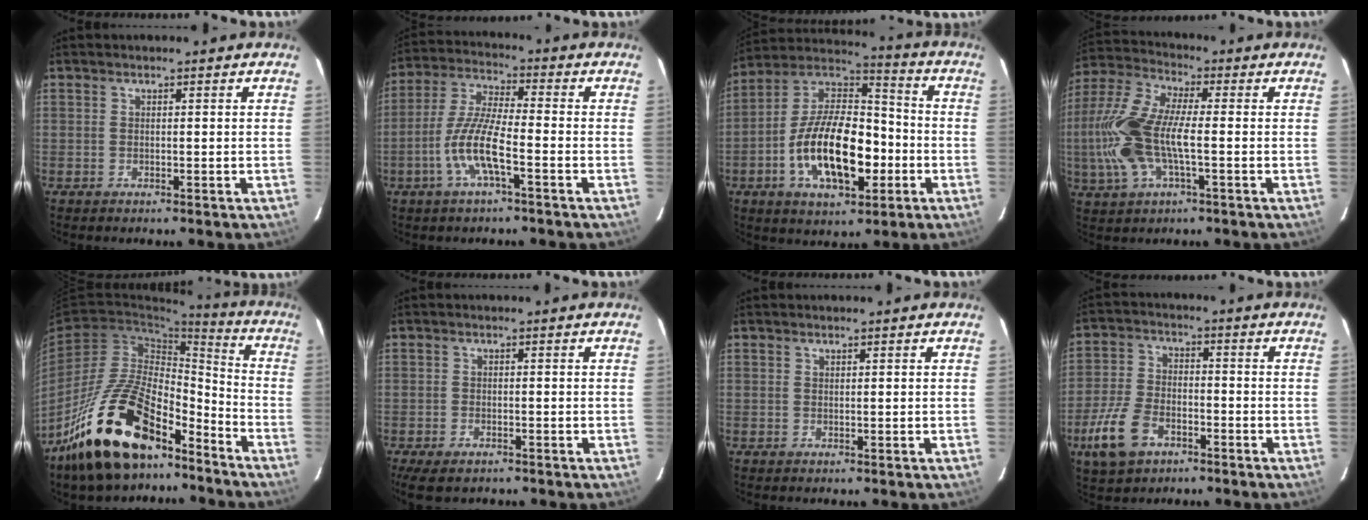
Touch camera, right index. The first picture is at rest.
{"total": 9.9, "force": [-4.0, 1.7, 8.9], "torque": [-0.192, -0.002, -0.078]}
{"total": 20.0, "force": [-5.7, 9.9, 16.4], "torque": [-0.312, 0.007, -0.095]}
{"total": 15.8, "force": [-2.1, 6.2, 14.4], "torque": [-0.313, 0.005, -0.046]}
{"total": 22.6, "force": [-16.0, 9.6, 12.7], "torque": [-0.235, 0.014, -0.270]}
{"total": 5.6, "force": [-4.0, 2.6, 3.0], "torque": [-0.076, -0.023, -0.067]}
{"total": 0.0}
{"total": 10.9, "force": [-5.7, 6.6, 6.5], "torque": [-0.159, -0.003, -0.104]}